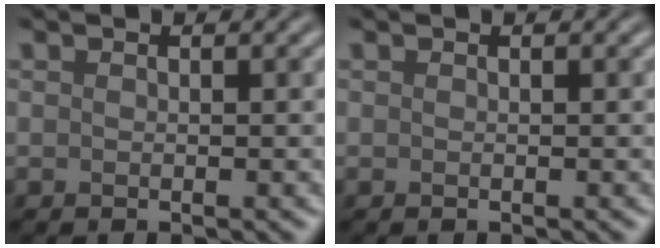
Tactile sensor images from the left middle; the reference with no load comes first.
{"total": 0.0}